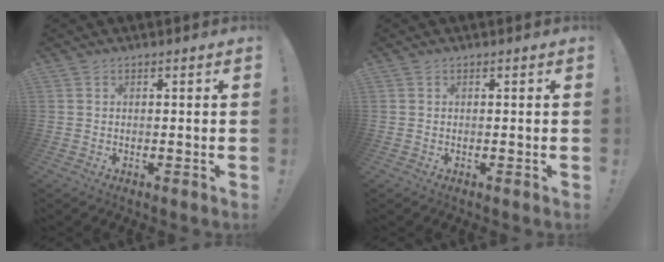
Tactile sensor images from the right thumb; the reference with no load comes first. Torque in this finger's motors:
{"motor_torque": [0.00, 0.00, 0.00, 0.00, 0.00]}